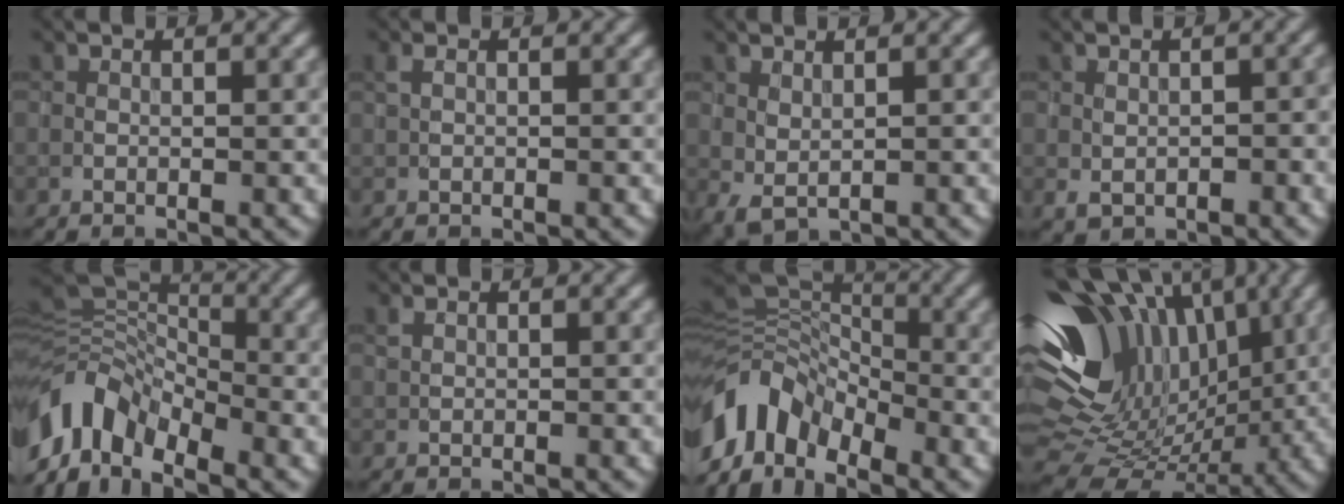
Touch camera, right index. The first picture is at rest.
{"total": 0.9, "force": [0.3, 0.4, 0.7], "torque": [-0.018, 0.003, 0.006]}
{"total": 1.4, "force": [0.7, 0.7, 1.0], "torque": [-0.021, -0.004, 0.020]}
{"total": 2.4, "force": [-0.7, 1.5, 1.7], "torque": [-0.023, -0.005, -0.004]}
{"total": 7.6, "force": [-4.1, 4.7, 4.3], "torque": [-0.079, 0.005, -0.092]}
{"total": 0.6, "force": [0.3, 0.2, 0.3], "torque": [-0.010, 0.002, 0.008]}
{"total": 7.6, "force": [-3.9, 4.9, 4.3], "torque": [-0.079, 0.008, -0.089]}
{"total": 15.5, "force": [3.8, 10.6, 10.5], "torque": [-0.205, 0.014, 0.078]}